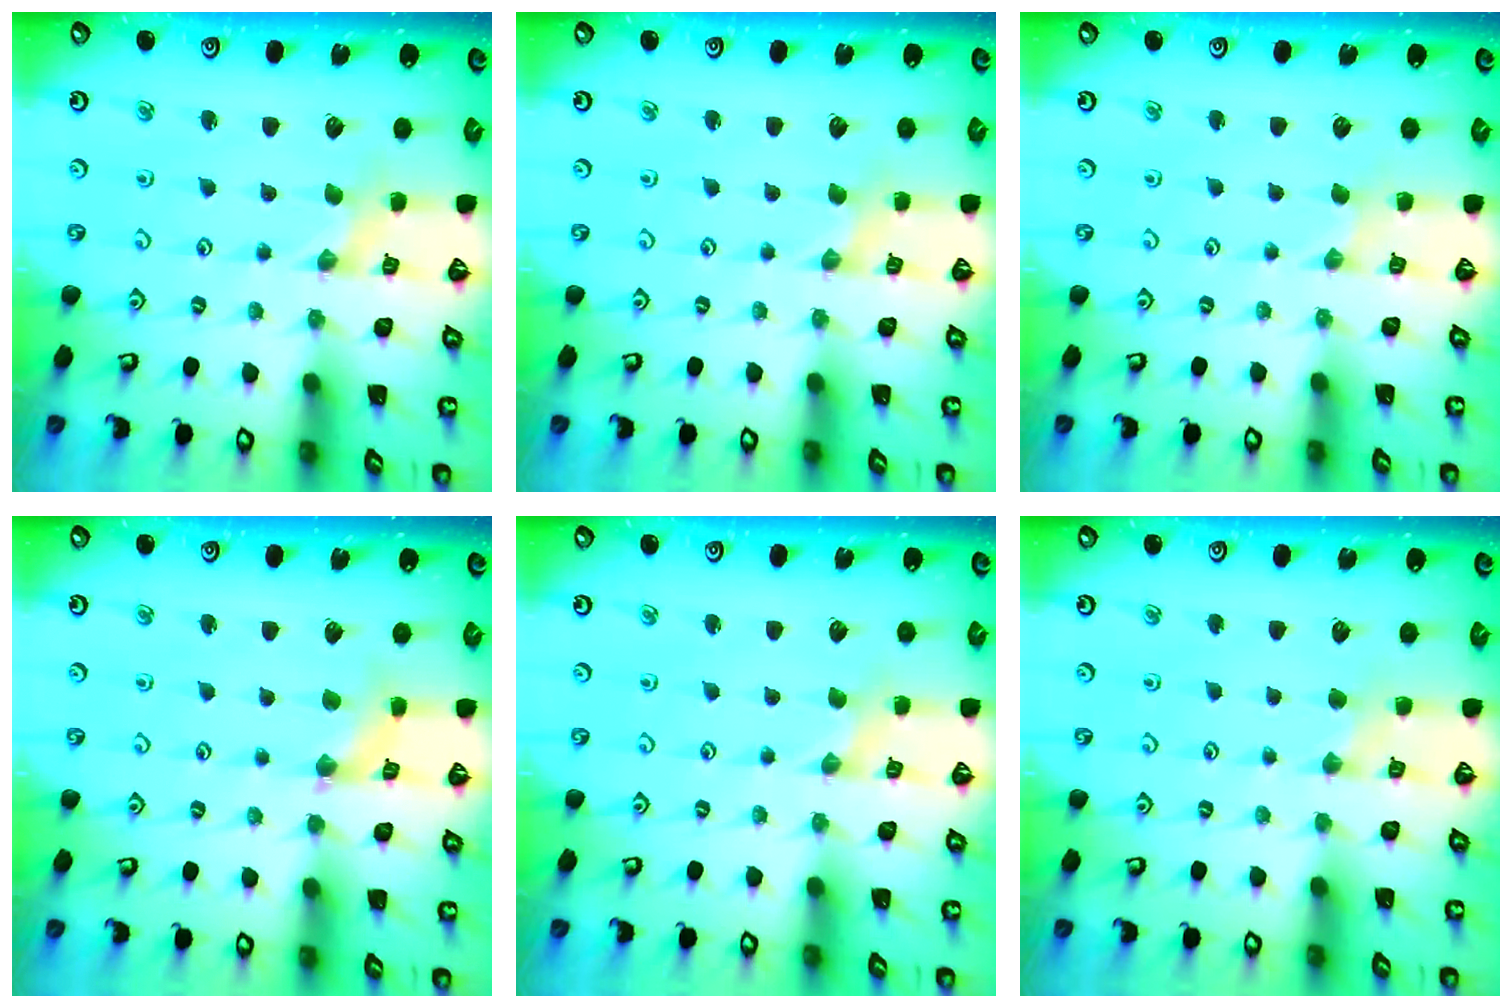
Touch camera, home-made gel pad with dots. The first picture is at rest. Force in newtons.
{"total": 0.0}
{"total": 0.0}
{"total": 2.2, "press": 2.2, "slide": 0.4}
{"total": 0.0}
{"total": 0.9, "press": 0.8, "slide": 0.3}